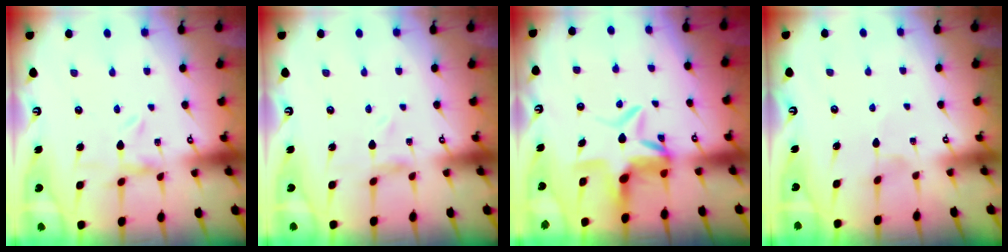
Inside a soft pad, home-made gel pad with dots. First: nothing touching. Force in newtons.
{"total": 0.6, "press": 0.6, "slide": 0.2}
{"total": 7.2, "press": 7.1, "slide": 0.8}
{"total": 1.9, "press": 1.9, "slide": 0.4}